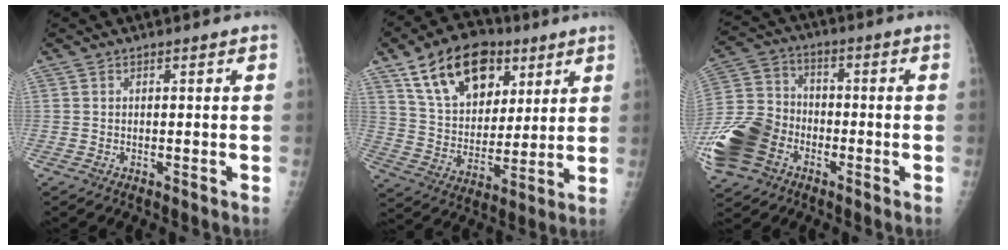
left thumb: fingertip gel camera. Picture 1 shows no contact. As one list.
[{"total": 19.0, "force": [9.8, 12.0, 11.0], "torque": [-0.149, -0.029, 0.172]}, {"total": 17.3, "force": [-7.1, 12.7, 9.3], "torque": [-0.203, 0.030, -0.136]}]